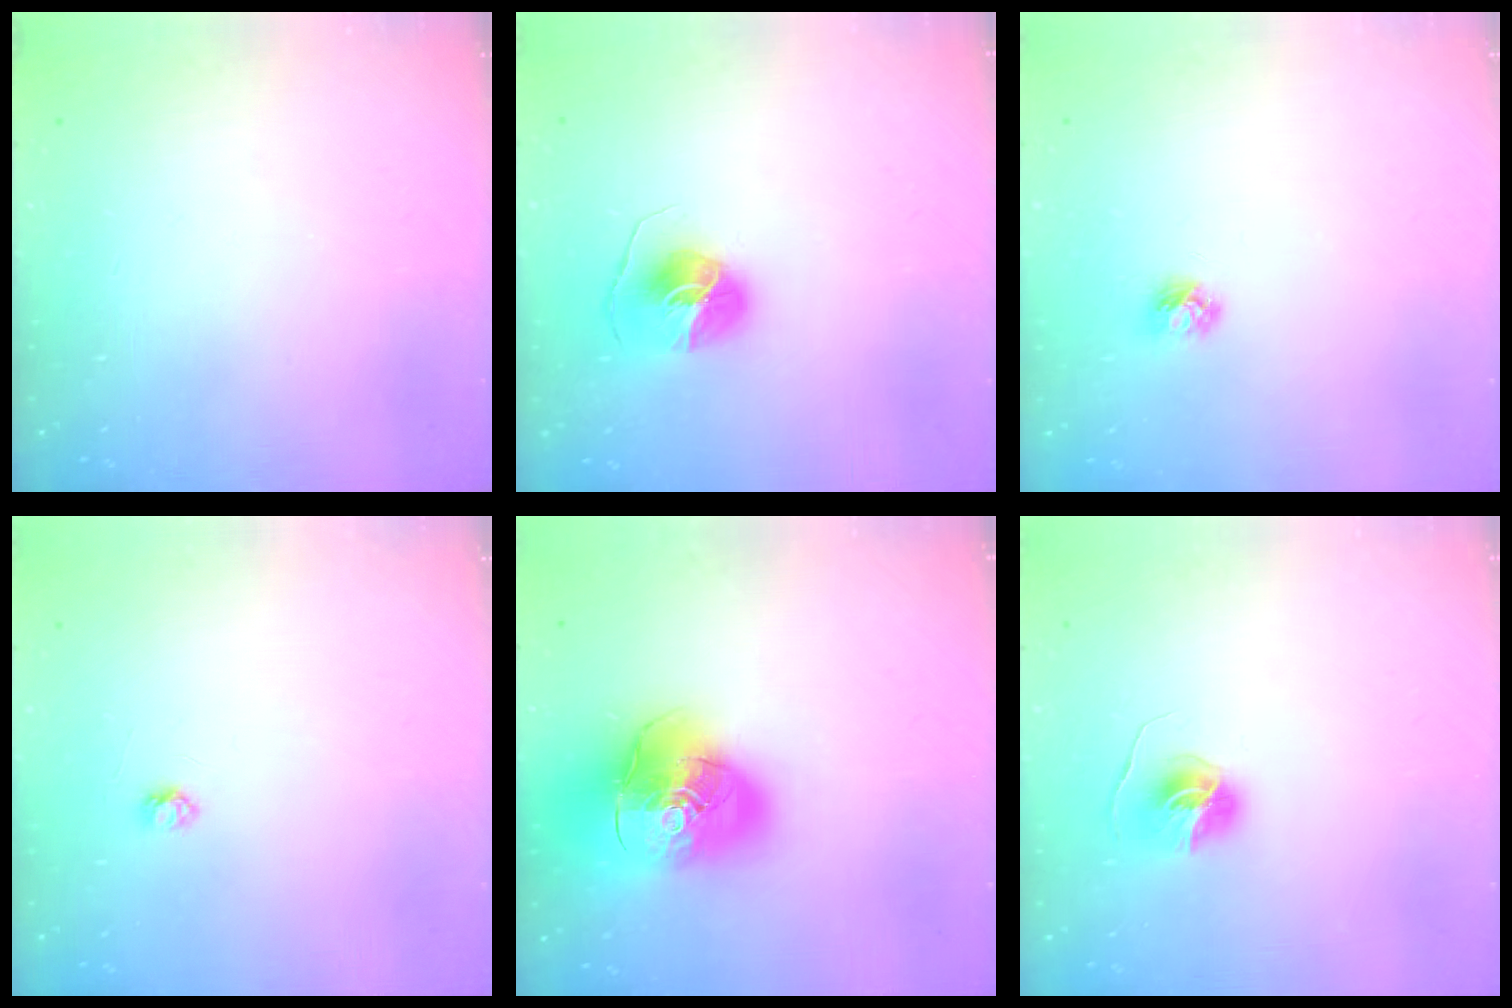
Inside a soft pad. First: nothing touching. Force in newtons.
{"total": 9.2, "press": 9.2, "slide": 0.4}
{"total": 4.2, "press": 4.2, "slide": 0.3}
{"total": 2.6, "press": 2.6, "slide": 0.3}
{"total": 22.5, "press": 22.3, "slide": 3.4}
{"total": 6.0, "press": 6.0, "slide": 0.6}